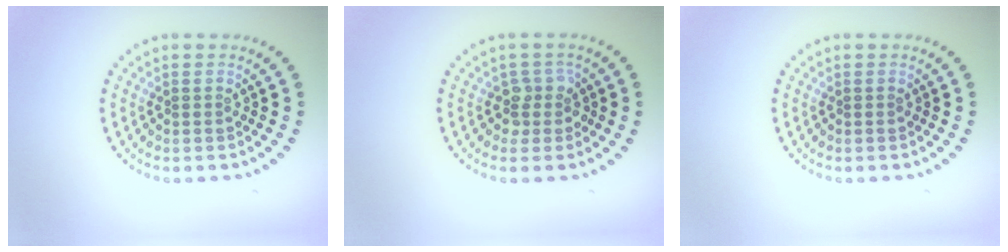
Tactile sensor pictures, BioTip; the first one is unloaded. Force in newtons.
{"total": 1.9, "press": 1.6, "slide": 1.1}
{"total": 0.0}